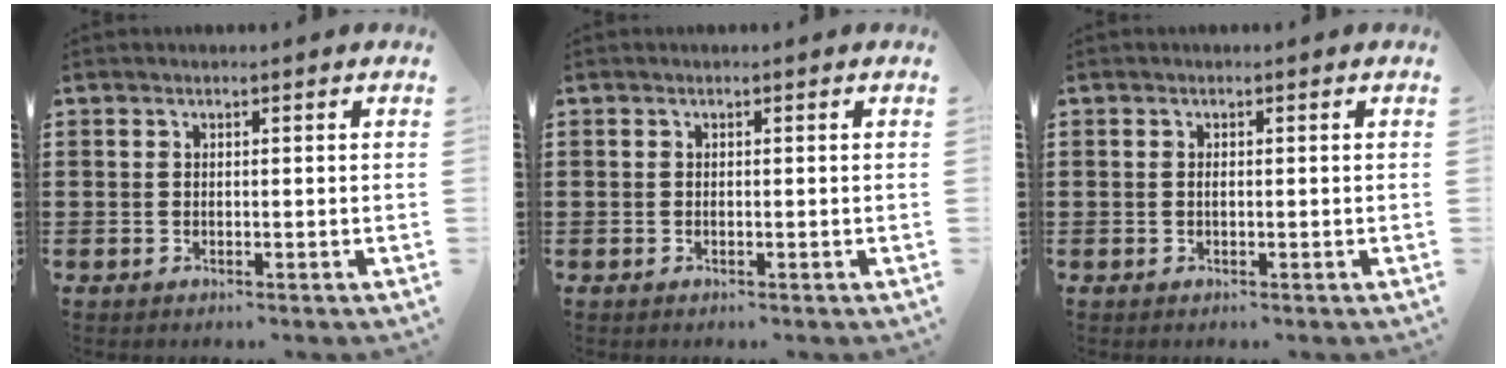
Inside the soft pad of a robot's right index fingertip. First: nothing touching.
{"total": 0.0}
{"total": 0.6, "force": [0.0, 0.2, 0.6], "torque": [-0.012, -0.001, -0.001]}